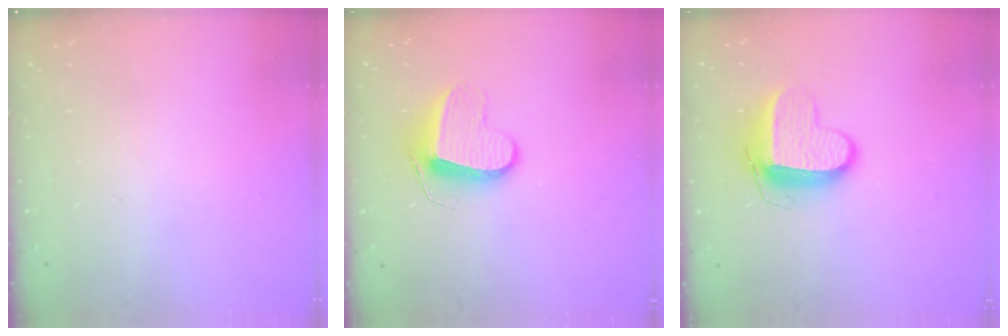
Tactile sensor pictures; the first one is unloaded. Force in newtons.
{"total": 9.9, "press": 9.9, "slide": 0.8}
{"total": 10.7, "press": 10.6, "slide": 1.1}